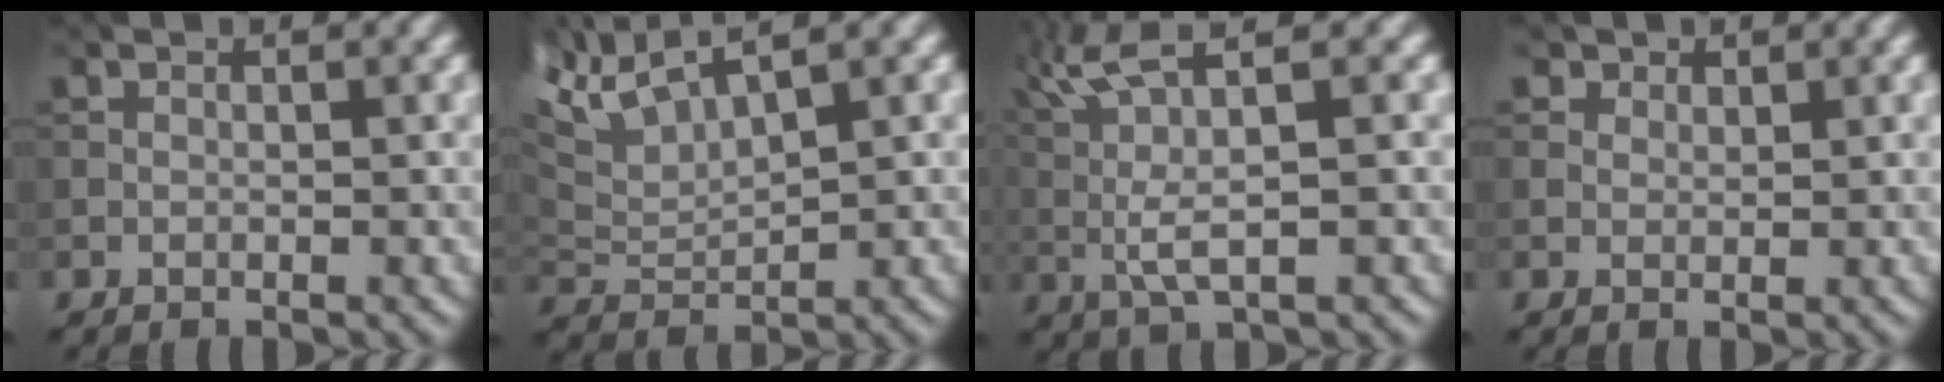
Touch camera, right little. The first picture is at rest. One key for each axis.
{"total": 4.4, "fx": 3.0, "fy": 1.0, "fz": 3.1, "tx": -0.085, "ty": 0.022, "tz": 0.072}
{"total": 5.1, "fx": 1.9, "fy": 0.6, "fz": 4.7, "tx": -0.116, "ty": 0.018, "tz": 0.058}
{"total": 0.8, "fx": 0.5, "fy": 0.1, "fz": -0.5, "tx": -0.003, "ty": 0.000, "tz": 0.030}